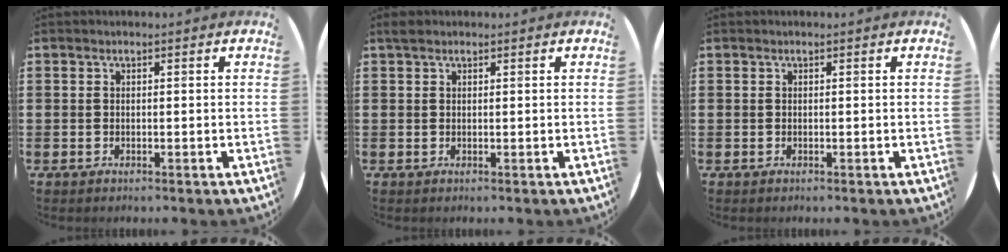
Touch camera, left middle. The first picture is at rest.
{"total": 0.8, "force": [0.7, 0.4, 0.2], "torque": [0.002, 0.002, 0.011]}
{"total": 0.0}